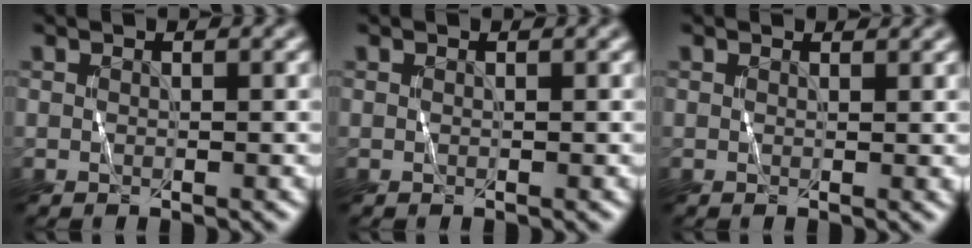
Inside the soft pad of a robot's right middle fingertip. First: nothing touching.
{"total": 0.0}
{"total": 1.0, "force": [0.9, 0.2, 0.4], "torque": [-0.004, -0.002, 0.015]}